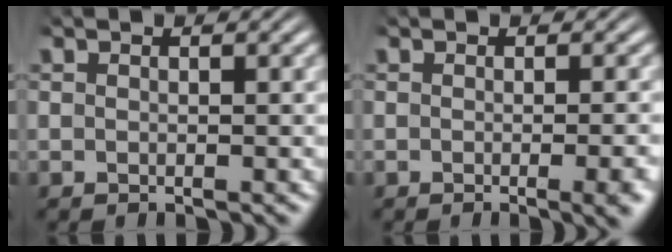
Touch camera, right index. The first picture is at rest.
{"total": 2.0, "force": [-0.8, 0.2, 1.8], "torque": [-0.022, 0.007, -0.016]}